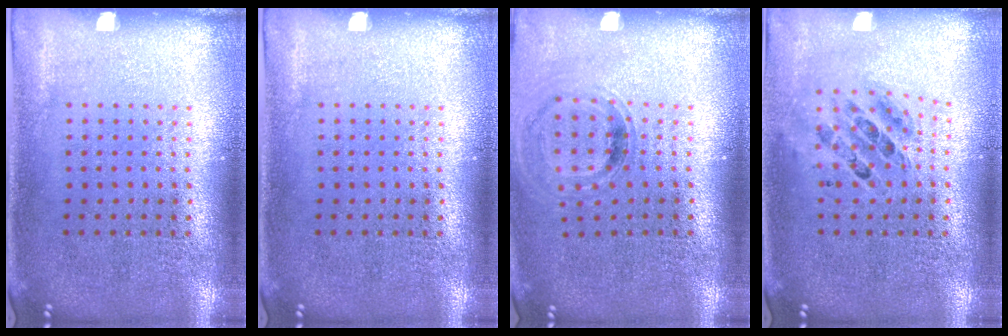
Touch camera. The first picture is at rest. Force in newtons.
{"total": 0.0}
{"total": 0.8, "press": 0.8, "slide": 0.1}
{"total": 0.7, "press": 0.6, "slide": 0.2}